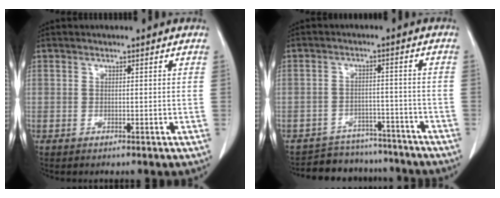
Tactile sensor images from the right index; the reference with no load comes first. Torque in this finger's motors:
{"motor_torque": [0.07, -0.12, 0.20, 0.03]}